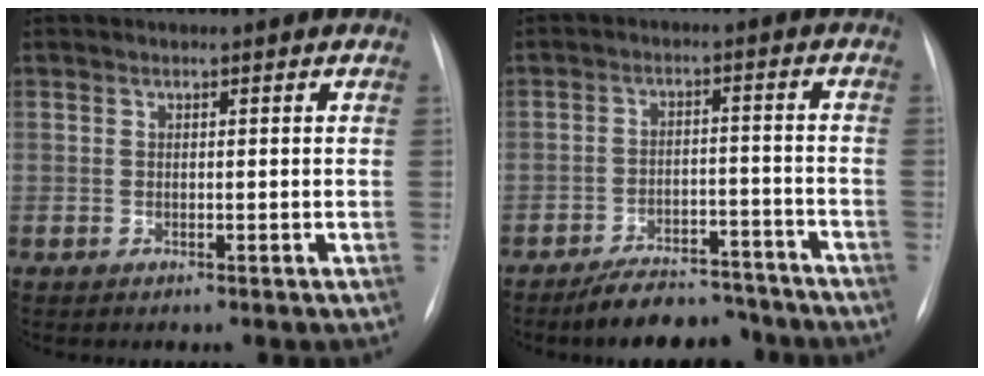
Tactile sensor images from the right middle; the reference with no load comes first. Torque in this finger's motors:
{"motor_torque": [0.80, -0.88, 0.10, 0.08]}